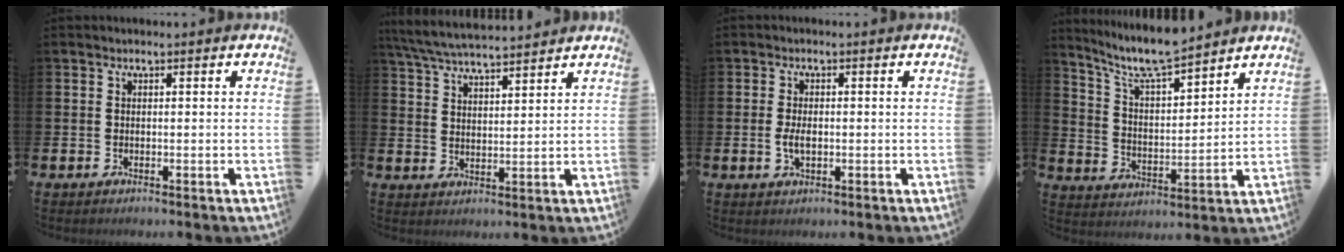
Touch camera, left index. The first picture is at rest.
{"total": 6.2, "force": [6.0, 0.4, 1.5], "torque": [-0.050, -0.028, 0.108]}
{"total": 2.7, "force": [-0.3, 1.4, 2.3], "torque": [-0.041, 0.003, -0.006]}
{"total": 8.6, "force": [7.9, 0.9, 3.1], "torque": [-0.092, -0.042, 0.143]}